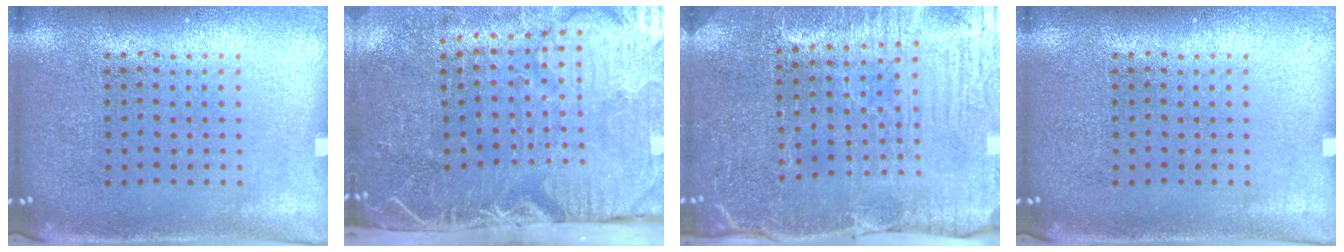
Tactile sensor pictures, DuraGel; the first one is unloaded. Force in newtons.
{"total": 5.4, "press": 4.4, "slide": 3.1}
{"total": 3.9, "press": 3.8, "slide": 0.5}
{"total": 0.0}